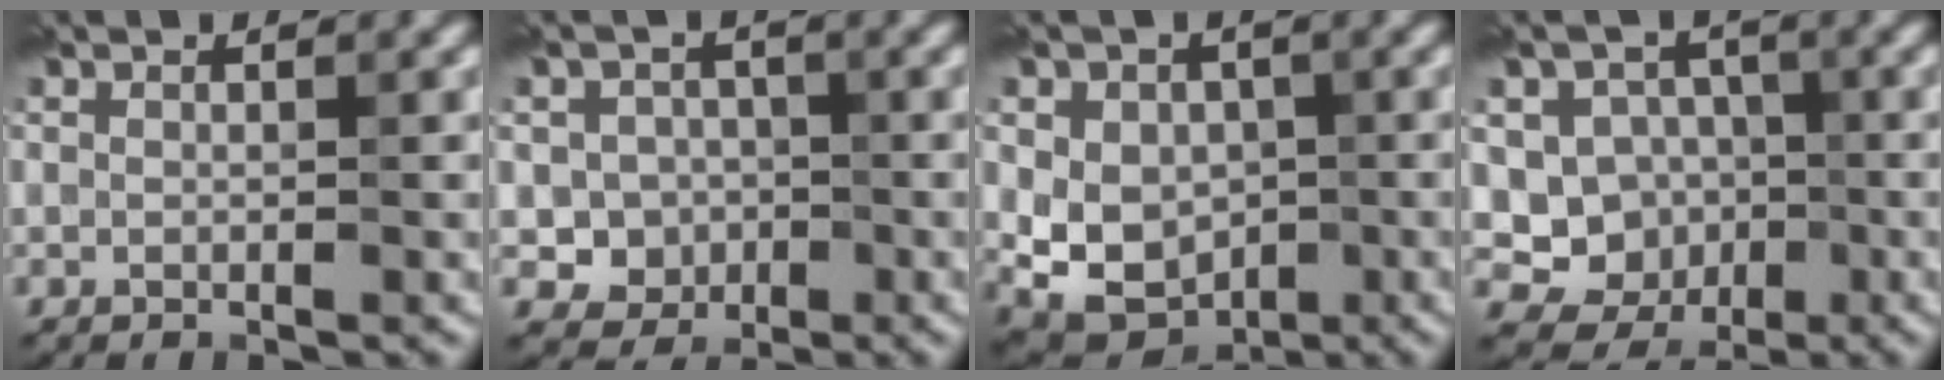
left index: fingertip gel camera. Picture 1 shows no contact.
{"total": 3.3, "force": [-0.6, 3.1, 1.0], "torque": [0.000, 0.000, -0.021]}
{"total": 6.3, "force": [-0.2, 5.1, 3.8], "torque": [-0.060, -0.008, -0.001]}
{"total": 5.8, "force": [-0.9, 5.4, 2.0], "torque": [-0.004, -0.005, -0.033]}